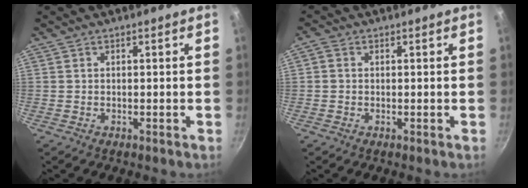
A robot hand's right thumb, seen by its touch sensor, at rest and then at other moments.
{"total": 1.4, "force": [0.0, 1.2, 0.7], "torque": [-0.017, 0.007, -0.003]}